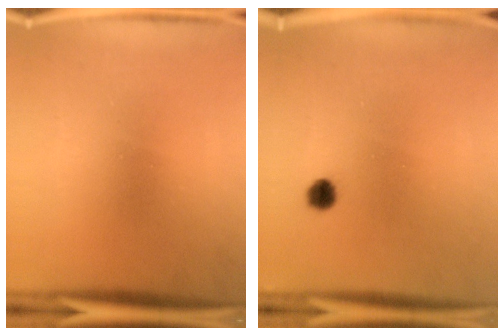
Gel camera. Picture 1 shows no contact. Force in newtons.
{"total": 2.3}